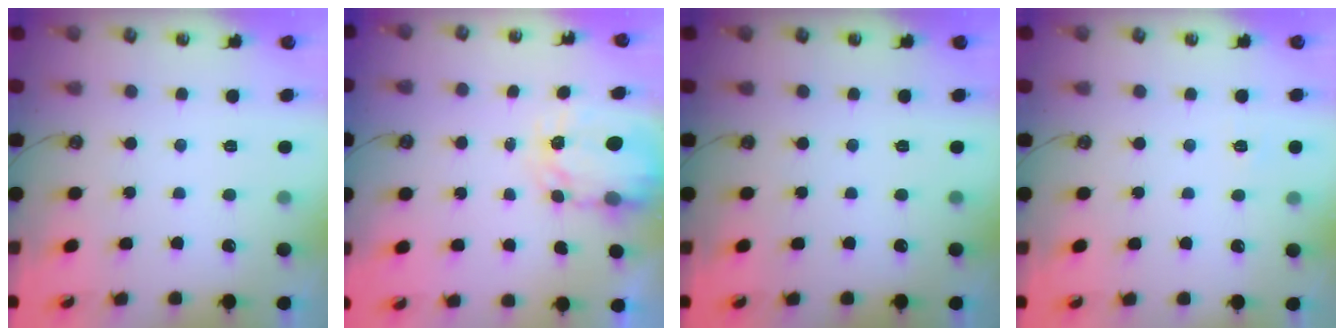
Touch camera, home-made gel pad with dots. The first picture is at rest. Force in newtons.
{"total": 3.7, "press": 3.7, "slide": 0.3}
{"total": 0.0}
{"total": 3.7, "press": 3.6, "slide": 0.5}